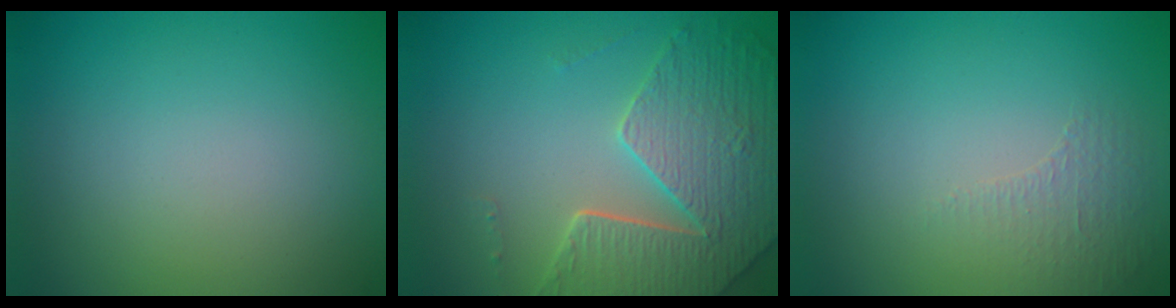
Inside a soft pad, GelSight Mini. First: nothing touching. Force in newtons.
{"total": 6.3, "press": 5.2, "slide": 3.6}
{"total": 0.9, "press": 0.5, "slide": 0.8}